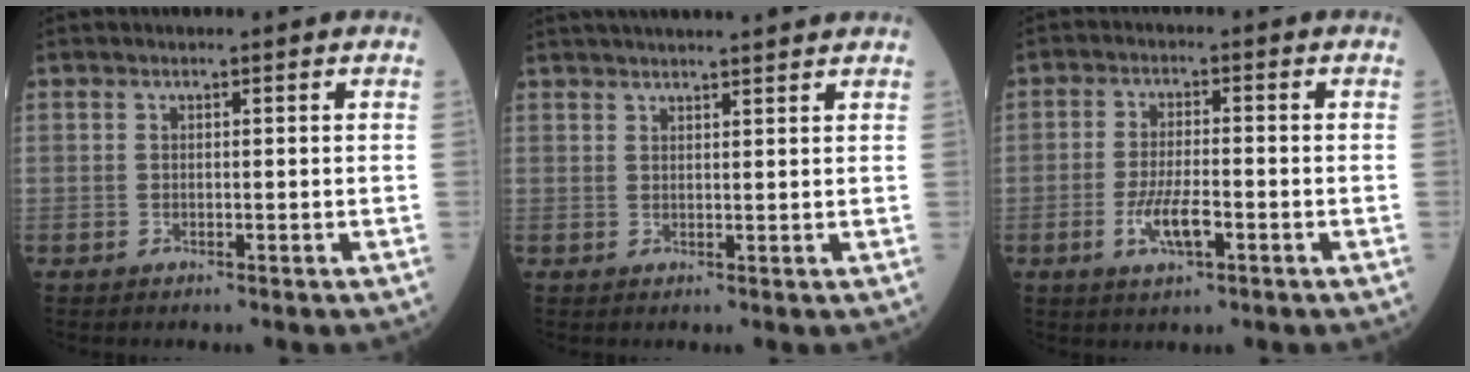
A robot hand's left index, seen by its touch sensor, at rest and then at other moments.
{"total": 11.6, "force": [10.4, 0.6, 4.9], "torque": [-0.076, 0.030, 0.139]}
{"total": 5.2, "force": [-2.1, 1.2, 4.6], "torque": [-0.094, -0.004, -0.036]}